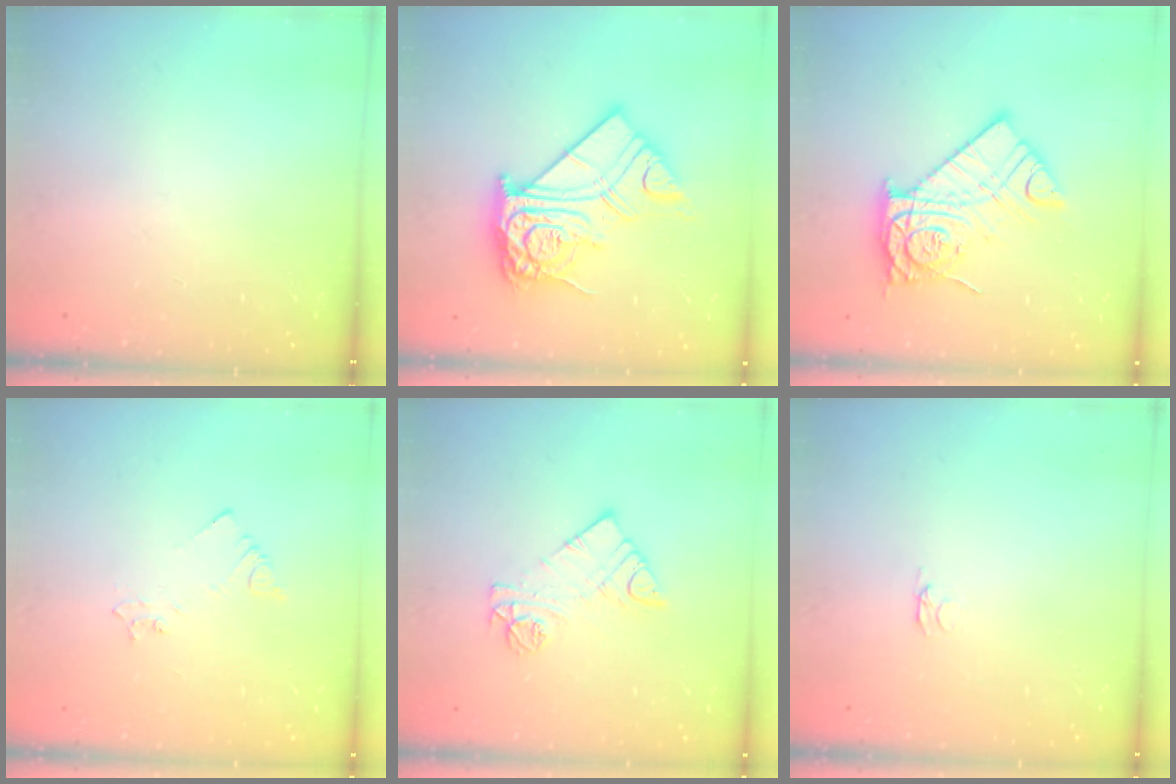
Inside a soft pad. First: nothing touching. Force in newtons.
{"total": 19.5, "press": 19.4, "slide": 1.6}
{"total": 14.9, "press": 14.8, "slide": 1.1}
{"total": 2.1, "press": 2.1, "slide": 0.3}
{"total": 10.1, "press": 10.0, "slide": 0.7}
{"total": 2.1, "press": 2.0, "slide": 0.3}